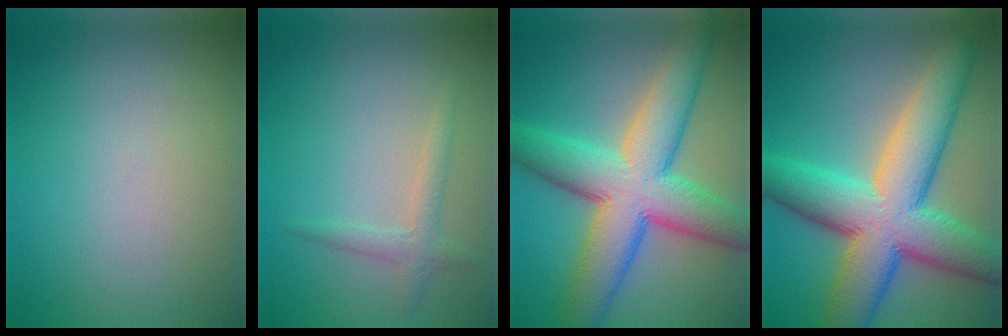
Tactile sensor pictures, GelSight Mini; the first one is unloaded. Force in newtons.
{"total": 1.7, "press": 1.7, "slide": 0.0}
{"total": 11.1, "press": 11.1, "slide": 0.3}
{"total": 12.5, "press": 12.5, "slide": 0.8}